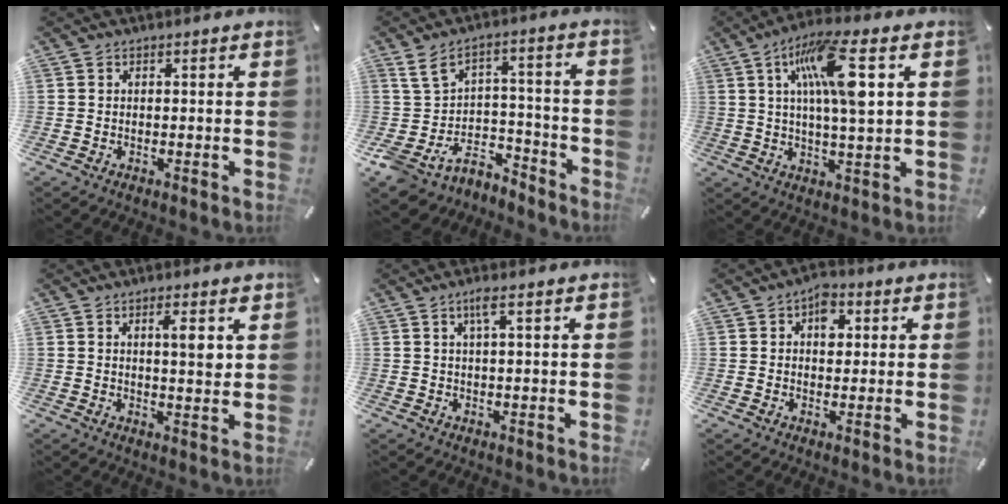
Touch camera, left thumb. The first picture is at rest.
{"total": 8.6, "force": [-1.9, 6.9, 4.7], "torque": [-0.080, 0.013, -0.032]}
{"total": 13.7, "force": [4.7, 3.3, 12.4], "torque": [-0.238, -0.001, 0.071]}
{"total": 4.8, "force": [1.9, 1.1, 4.2], "torque": [-0.063, -0.005, 0.023]}
{"total": 3.5, "force": [1.6, 0.3, 3.1], "torque": [-0.065, 0.004, 0.024]}
{"total": 5.2, "force": [1.5, 3.6, 3.4], "torque": [-0.030, -0.007, 0.017]}